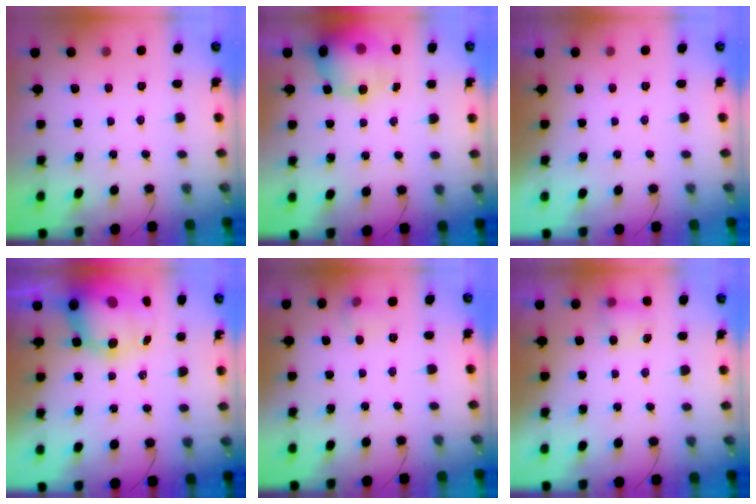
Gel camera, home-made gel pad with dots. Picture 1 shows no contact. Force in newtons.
{"total": 14.9, "press": 14.5, "slide": 3.7}
{"total": 0.0}
{"total": 12.3, "press": 11.9, "slide": 3.2}
{"total": 6.3, "press": 4.8, "slide": 4.0}
{"total": 4.4, "press": 4.3, "slide": 1.1}